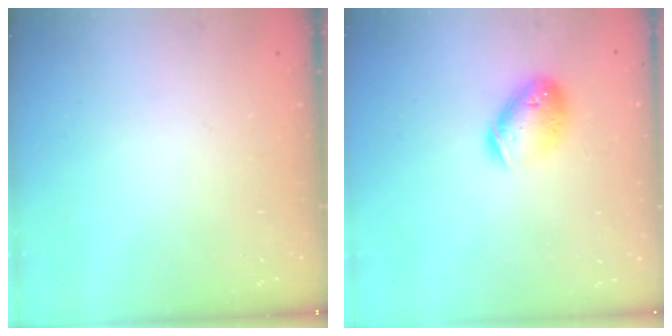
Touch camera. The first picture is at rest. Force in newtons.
{"total": 12.1, "press": 11.9, "slide": 2.0}